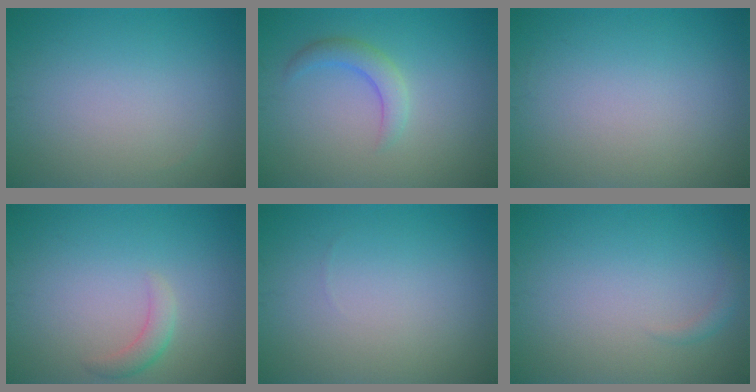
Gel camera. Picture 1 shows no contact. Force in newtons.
{"total": 2.3, "press": 2.2, "slide": 0.2}
{"total": 0.0}
{"total": 1.7, "press": 1.7, "slide": 0.1}
{"total": 0.0}
{"total": 0.8, "press": 0.8, "slide": 0.0}